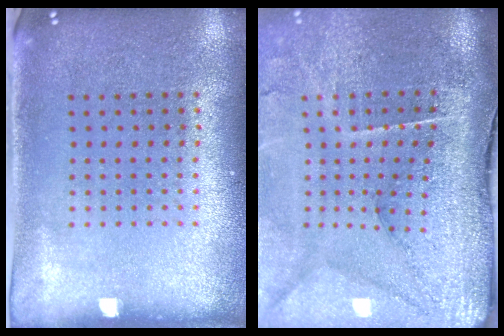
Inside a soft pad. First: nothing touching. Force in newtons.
{"total": 4.7, "press": 3.6, "slide": 3.0}